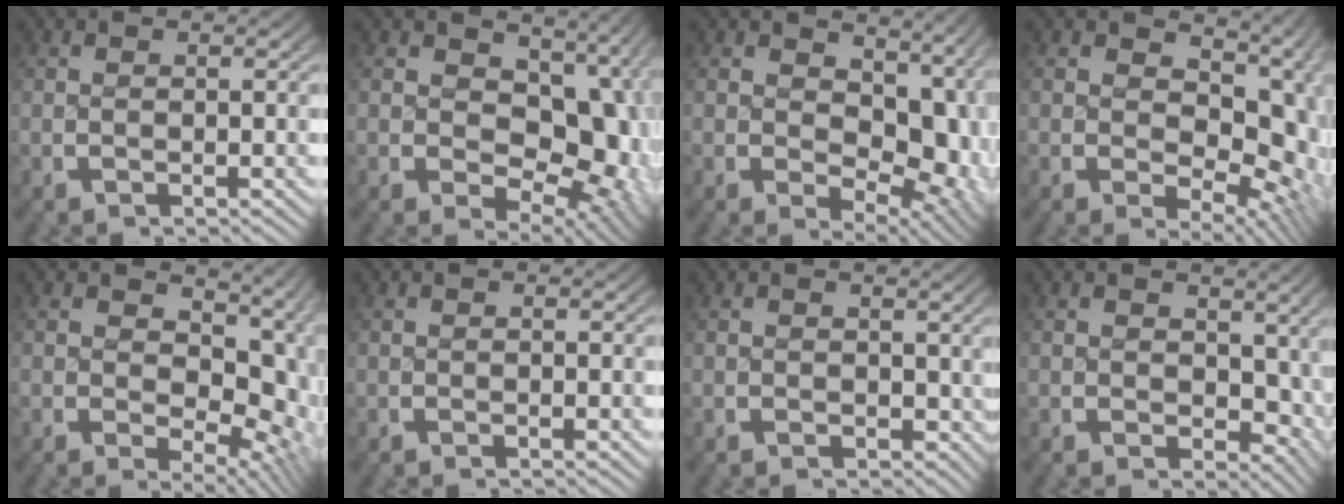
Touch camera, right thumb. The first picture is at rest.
{"total": 11.7, "force": [-0.6, 7.6, 8.8], "torque": [-0.141, -0.037, 0.008]}
{"total": 9.0, "force": [0.1, 5.4, 7.1], "torque": [-0.107, -0.025, 0.014]}
{"total": 9.5, "force": [-0.5, 5.7, 7.6], "torque": [-0.105, -0.019, 0.004]}
{"total": 8.6, "force": [-0.3, 5.0, 6.9], "torque": [-0.093, -0.015, 0.005]}
{"total": 0.0}
{"total": 0.9, "force": [0.1, 0.9, 0.3], "torque": [0.000, -0.004, 0.004]}
{"total": 3.2, "force": [0.6, 2.4, 2.0], "torque": [-0.017, -0.006, 0.010]}